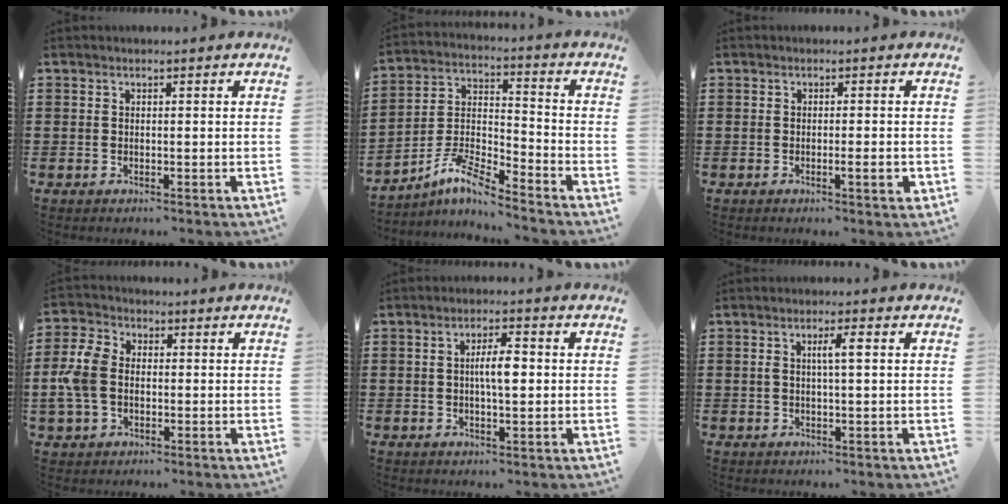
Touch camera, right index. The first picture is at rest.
{"total": 7.3, "force": [-6.0, 1.0, 4.0], "torque": [-0.099, -0.011, -0.122]}
{"total": 2.5, "force": [-0.8, 0.2, 2.4], "torque": [-0.038, -0.005, -0.013]}
{"total": 6.7, "force": [-0.9, 4.6, 4.7], "torque": [-0.130, -0.001, -0.026]}
{"total": 4.5, "force": [0.2, 1.3, 4.3], "torque": [-0.080, 0.004, 0.001]}
{"total": 3.0, "force": [0.5, 0.4, 2.9], "torque": [-0.056, 0.003, 0.005]}